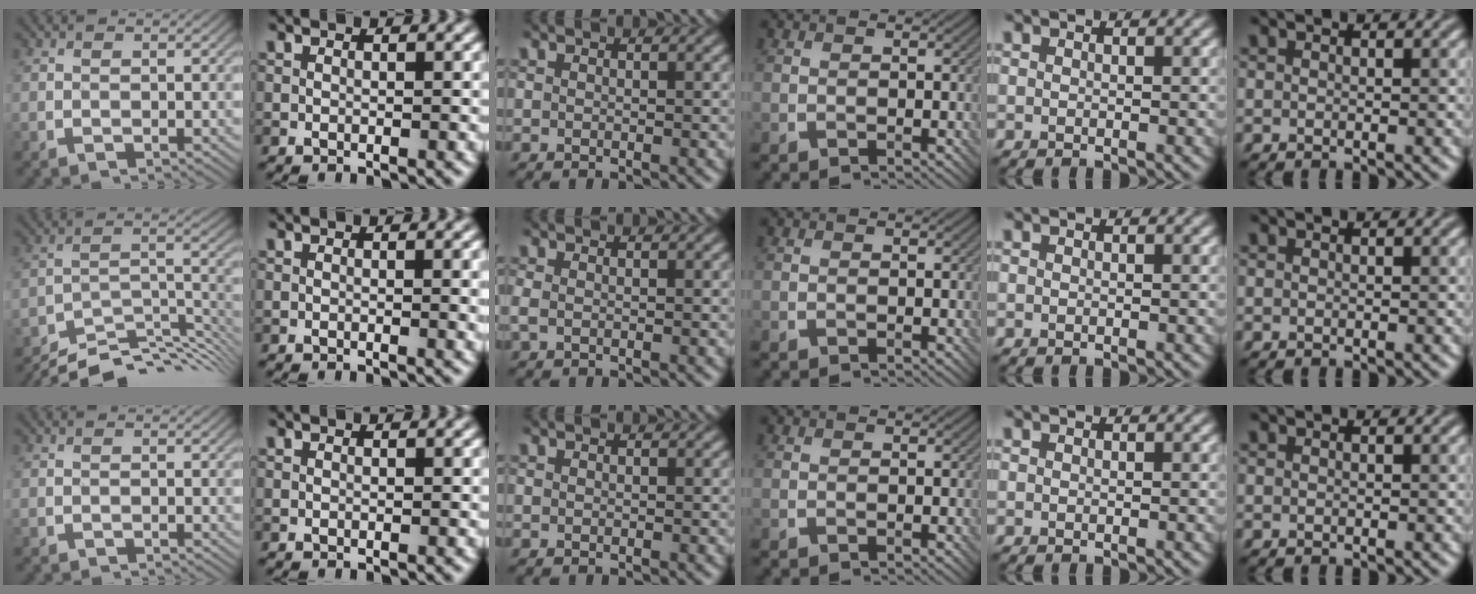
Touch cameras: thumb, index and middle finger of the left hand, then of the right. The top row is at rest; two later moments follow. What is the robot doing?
{"motion": "insert", "object": "bottle cap"}